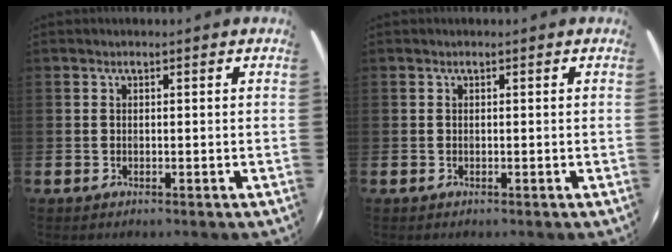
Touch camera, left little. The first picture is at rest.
{"total": 0.0}